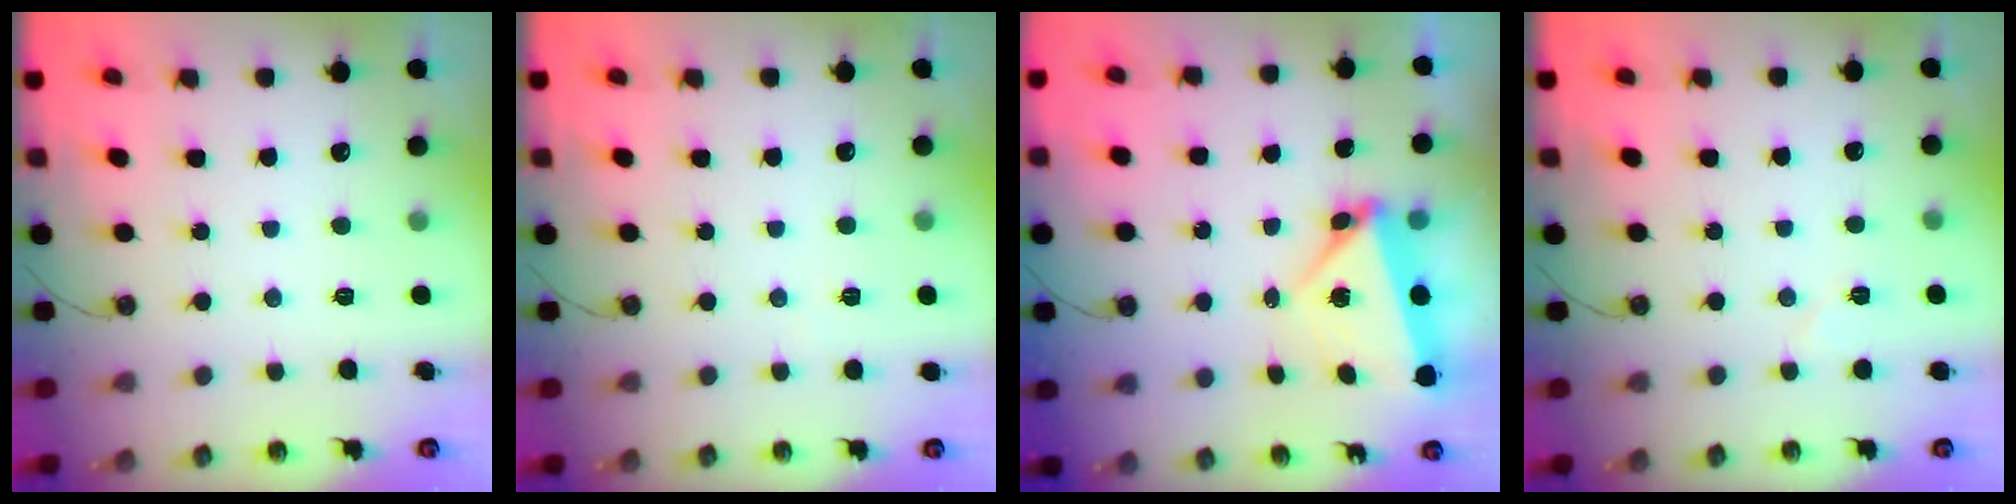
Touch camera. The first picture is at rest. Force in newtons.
{"total": 2.1, "press": 1.8, "slide": 1.2}
{"total": 5.6, "press": 5.2, "slide": 1.9}
{"total": 4.3, "press": 3.9, "slide": 1.7}